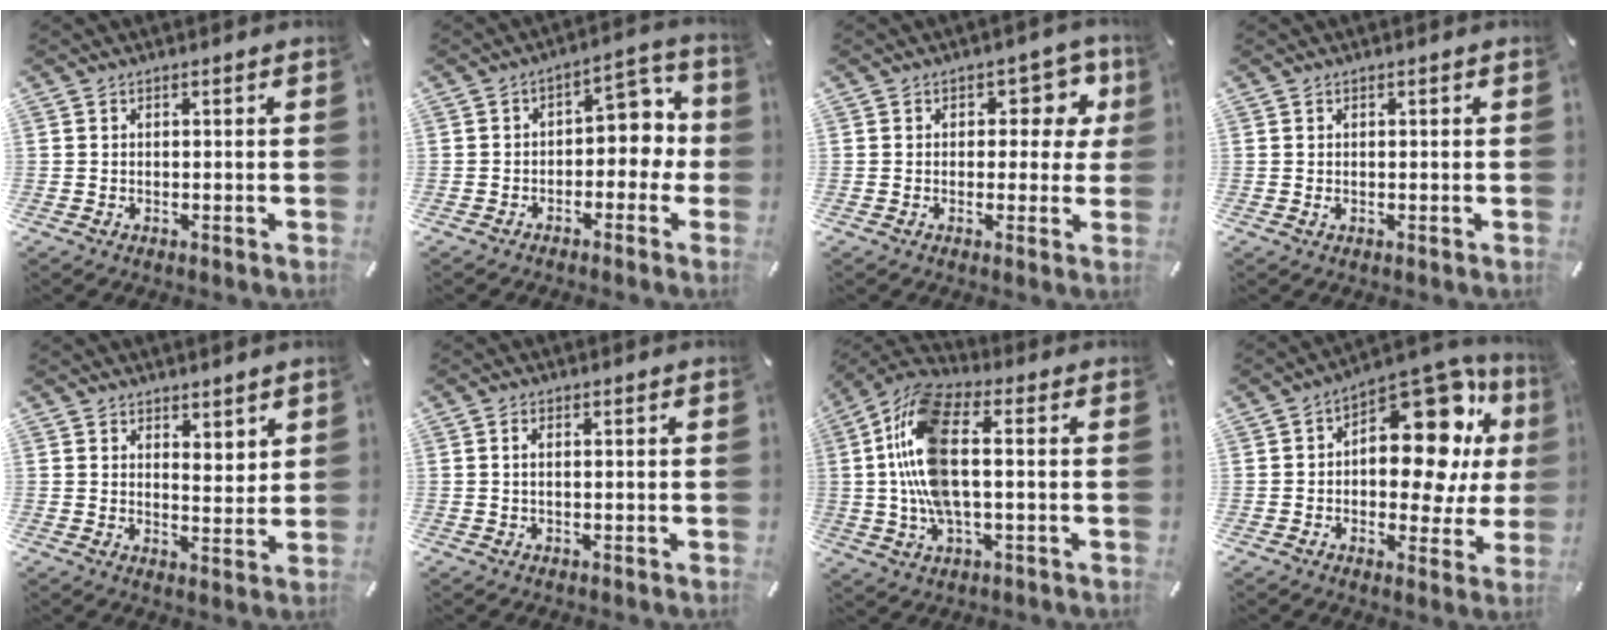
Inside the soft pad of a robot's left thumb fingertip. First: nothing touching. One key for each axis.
{"total": 7.9, "fx": 0.2, "fy": 5.4, "fz": 5.7, "tx": -0.067, "ty": -0.001, "tz": -0.002}
{"total": 7.7, "fx": 2.8, "fy": 5.2, "fz": 4.9, "tx": -0.043, "ty": -0.012, "tz": 0.039}
{"total": 0.6, "fx": 0.1, "fy": 0.4, "fz": 0.4, "tx": -0.001, "ty": -0.003, "tz": -0.001}
{"total": 4.1, "fx": 3.5, "fy": 2.2, "fz": 0.1, "tx": 0.009, "ty": -0.026, "tz": 0.063}
{"total": 1.4, "fx": 0.2, "fy": 0.4, "fz": 1.3, "tx": -0.027, "ty": 0.000, "tz": 0.003}
{"total": 16.4, "fx": 1.0, "fy": 7.4, "fz": 14.5, "tx": -0.321, "ty": -0.009, "tz": 0.012}
{"total": 19.3, "fx": 5.9, "fy": 10.7, "fz": 15.0, "tx": -0.181, "ty": -0.055, "tz": 0.091}